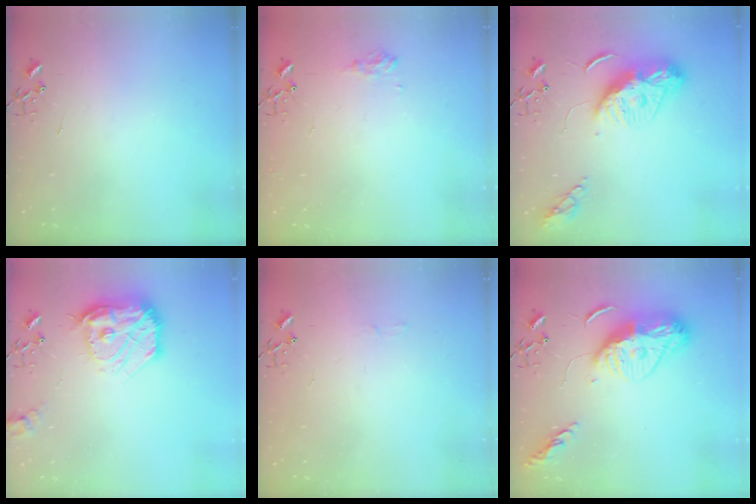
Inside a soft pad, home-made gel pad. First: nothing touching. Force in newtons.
{"total": 6.9, "press": 6.8, "slide": 1.0}
{"total": 11.6, "press": 11.6, "slide": 1.0}
{"total": 18.7, "press": 18.6, "slide": 1.8}
{"total": 3.9, "press": 3.9, "slide": 0.5}
{"total": 15.2, "press": 15.2, "slide": 1.3}